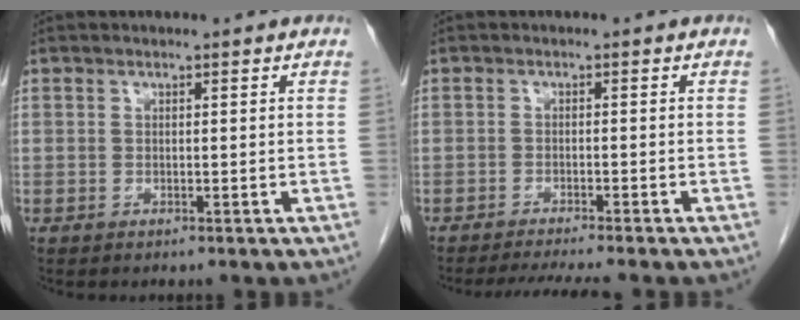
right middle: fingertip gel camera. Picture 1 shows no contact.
{"total": 6.7, "force": [-5.9, -0.5, 3.0], "torque": [-0.037, -0.014, -0.092]}